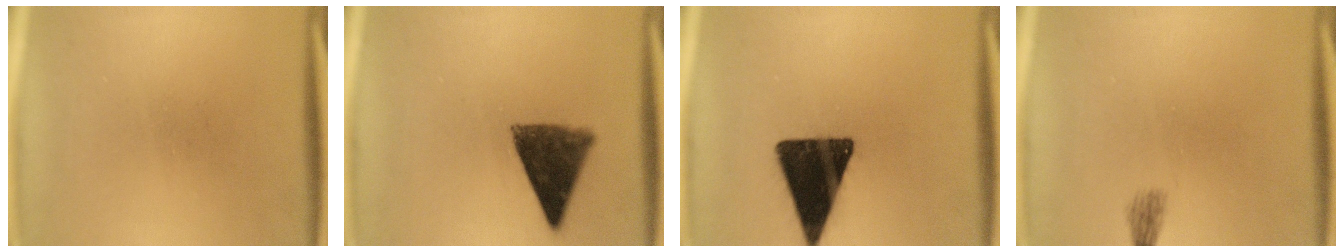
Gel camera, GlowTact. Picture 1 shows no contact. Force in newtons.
{"total": 10.0}
{"total": 16.9}
{"total": 1.4}